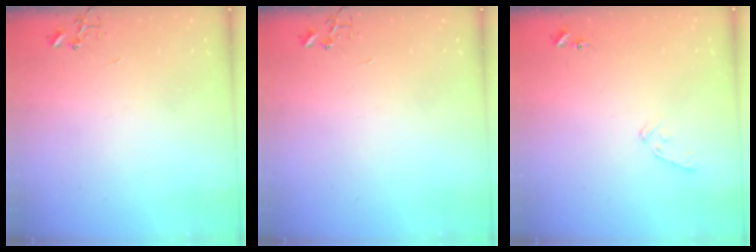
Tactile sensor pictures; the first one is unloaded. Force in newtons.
{"total": 0.0}
{"total": 6.7, "press": 6.7, "slide": 0.7}